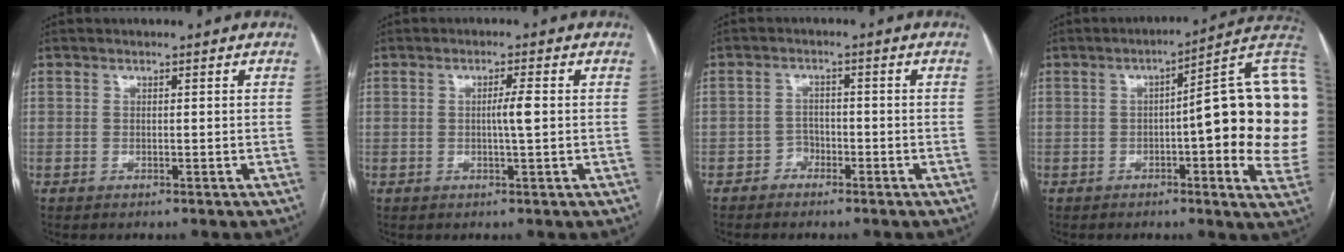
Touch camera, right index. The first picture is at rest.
{"total": 2.6, "force": [0.0, -0.2, 2.6], "torque": [-0.046, -0.001, 0.000]}
{"total": 2.0, "force": [-1.4, 1.3, 0.3], "torque": [-0.002, 0.008, -0.028]}
{"total": 20.6, "force": [0.8, 2.6, 20.4], "torque": [-0.189, 0.030, 0.005]}